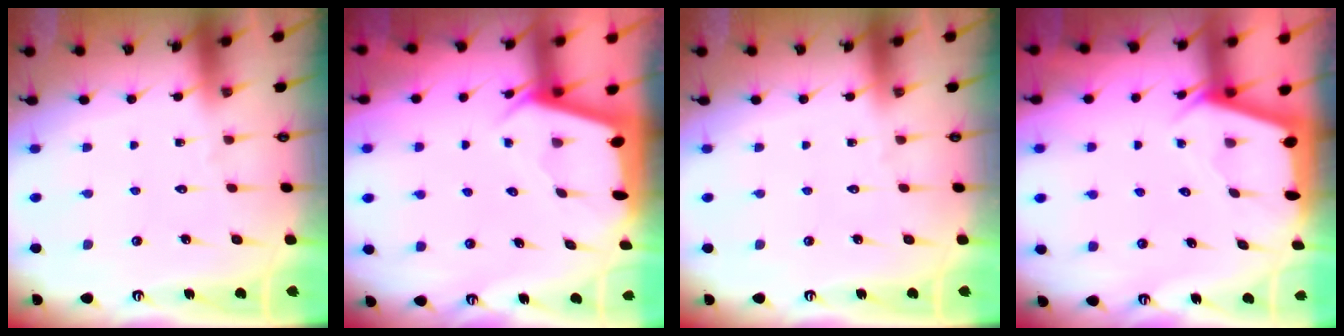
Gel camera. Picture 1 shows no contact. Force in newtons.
{"total": 2.9, "press": 2.9, "slide": 0.2}
{"total": 0.0}
{"total": 2.4, "press": 2.3, "slide": 0.3}